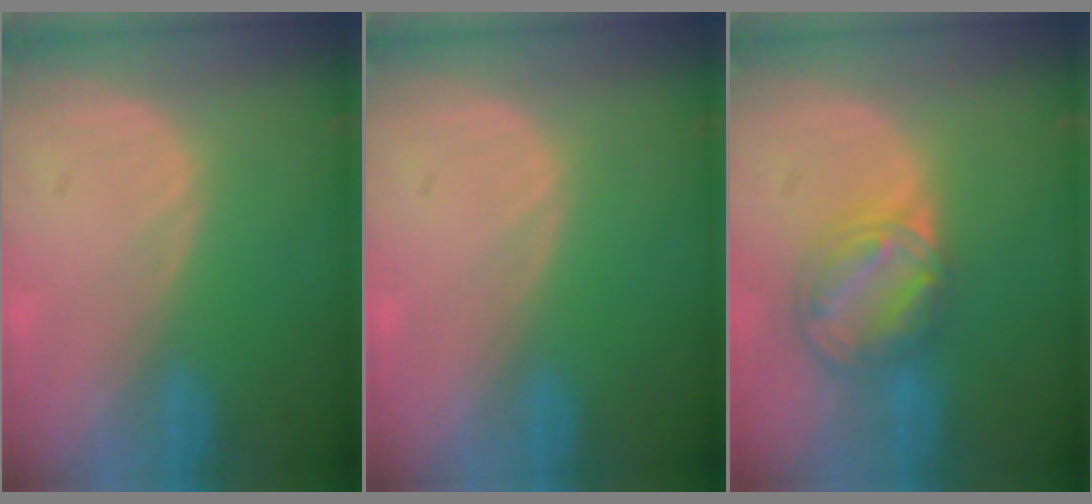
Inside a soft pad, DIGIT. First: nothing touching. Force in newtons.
{"total": 0.0}
{"total": 8.1, "press": 7.0, "slide": 4.1}